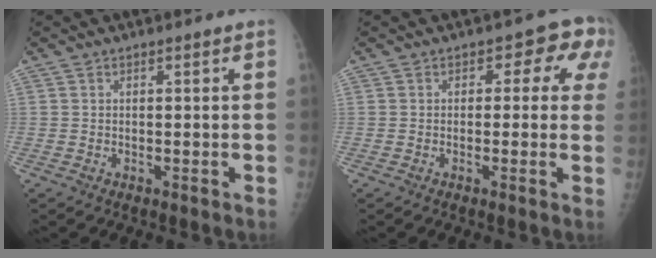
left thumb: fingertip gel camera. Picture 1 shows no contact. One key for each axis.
{"total": 6.2, "fx": 1.5, "fy": 4.0, "fz": 4.4, "tx": 0.003, "ty": 0.009, "tz": 0.002}